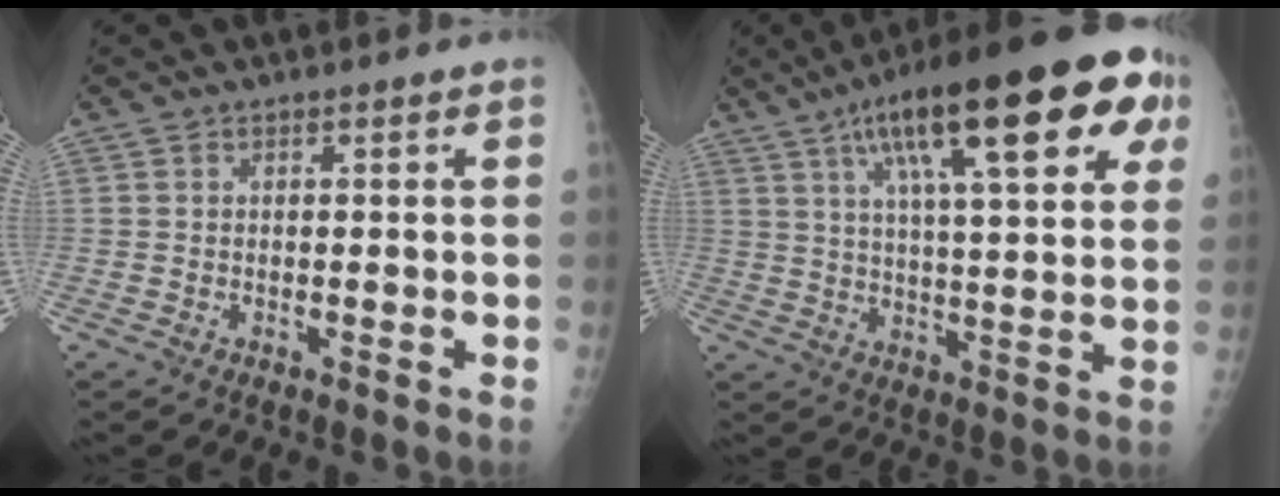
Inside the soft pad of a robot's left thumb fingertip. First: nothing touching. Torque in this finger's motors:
{"motor_torque": [1.14, 0.93, 1.91, -0.86, 0.27]}